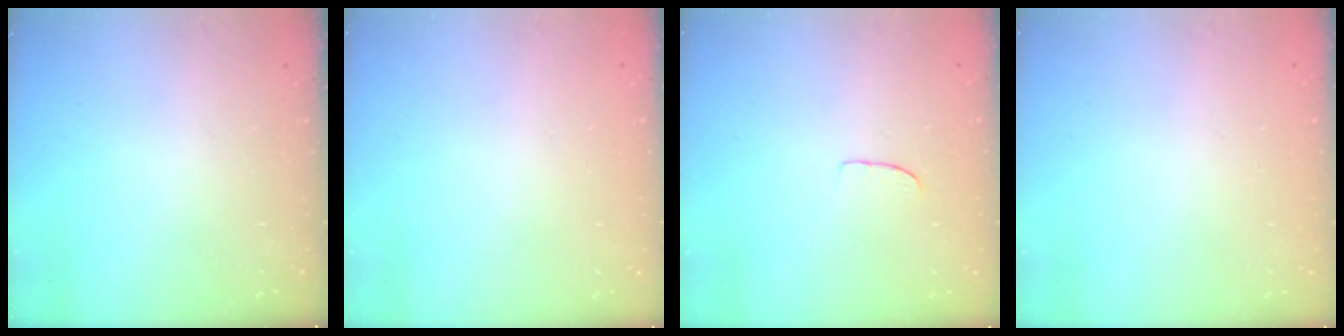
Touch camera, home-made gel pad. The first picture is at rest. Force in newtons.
{"total": 0.0}
{"total": 5.4, "press": 5.4, "slide": 0.4}
{"total": 0.8, "press": 0.4, "slide": 0.7}